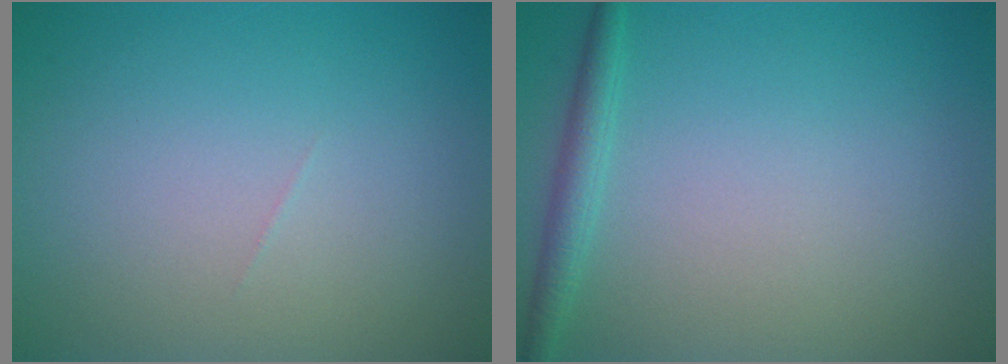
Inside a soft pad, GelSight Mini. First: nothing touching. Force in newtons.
{"total": 1.8, "press": 1.8, "slide": 0.1}